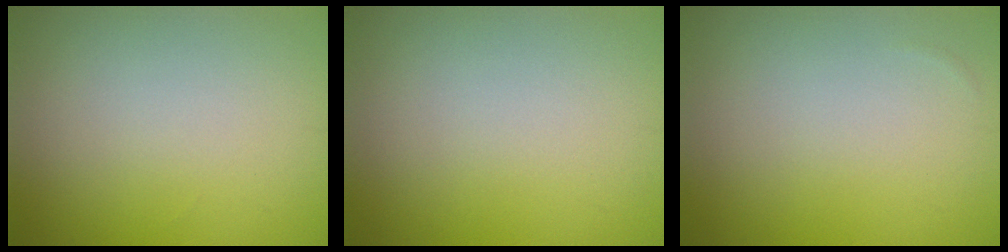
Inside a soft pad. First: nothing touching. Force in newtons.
{"total": 0.0}
{"total": 0.0}